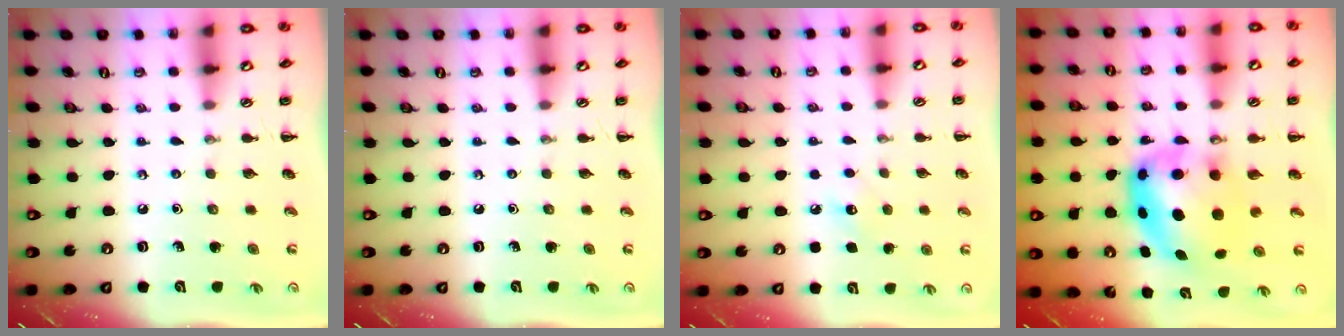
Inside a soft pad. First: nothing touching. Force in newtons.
{"total": 0.0}
{"total": 6.9, "press": 6.7, "slide": 1.6}
{"total": 7.5, "press": 7.2, "slide": 1.9}